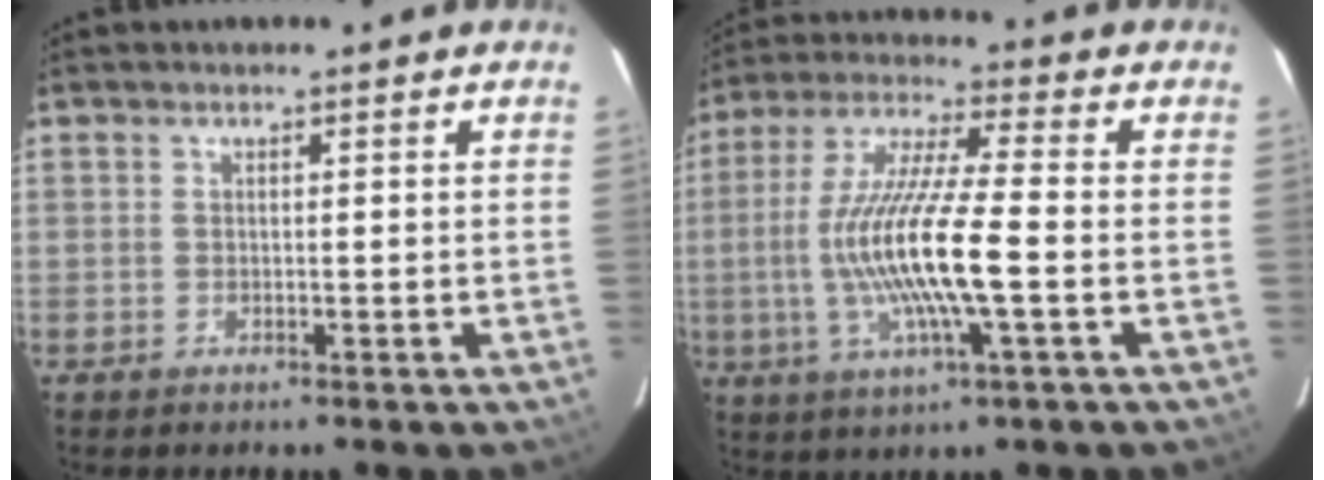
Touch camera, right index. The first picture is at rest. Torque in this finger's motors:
{"motor_torque": [2.08, -0.06, 1.05, 0.21]}